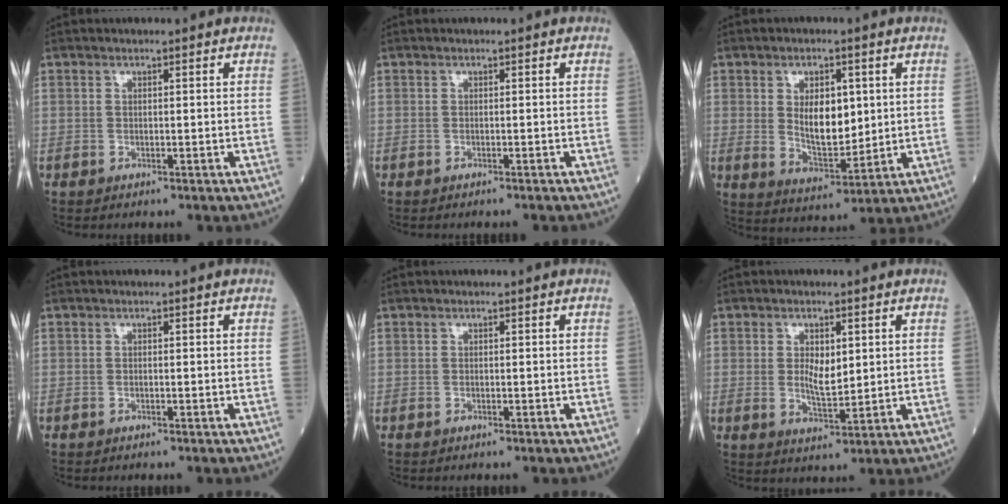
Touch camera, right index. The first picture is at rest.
{"total": 0.9, "force": [-0.8, -0.1, 0.3], "torque": [0.000, 0.001, -0.013]}
{"total": 8.2, "force": [1.6, 3.9, 7.0], "torque": [-0.121, -0.005, 0.038]}
{"total": 0.0}
{"total": 0.0}
{"total": 4.5, "force": [0.9, 1.9, 4.0], "torque": [-0.070, -0.007, 0.020]}